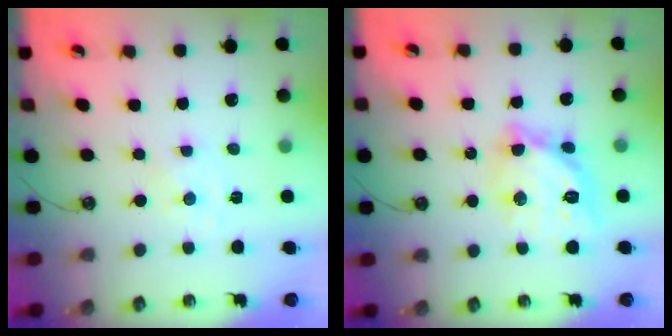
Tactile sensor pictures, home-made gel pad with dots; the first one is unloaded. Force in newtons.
{"total": 14.9, "press": 14.8, "slide": 1.4}